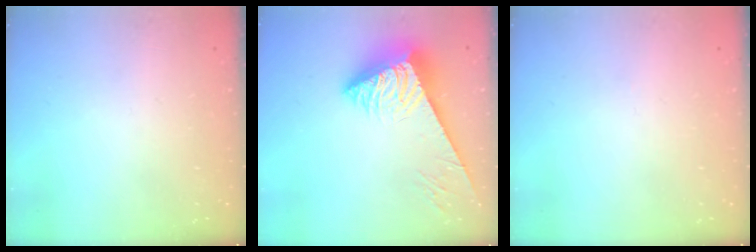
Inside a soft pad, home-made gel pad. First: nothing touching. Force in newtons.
{"total": 8.1, "press": 8.0, "slide": 1.4}
{"total": 0.0}